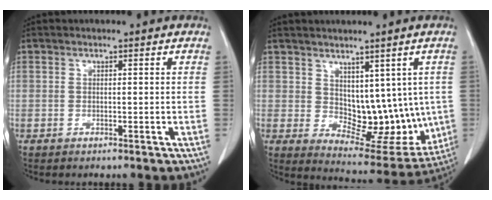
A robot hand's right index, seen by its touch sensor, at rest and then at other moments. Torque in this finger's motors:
{"motor_torque": [0.21, 0.28, 0.10, 0.04]}